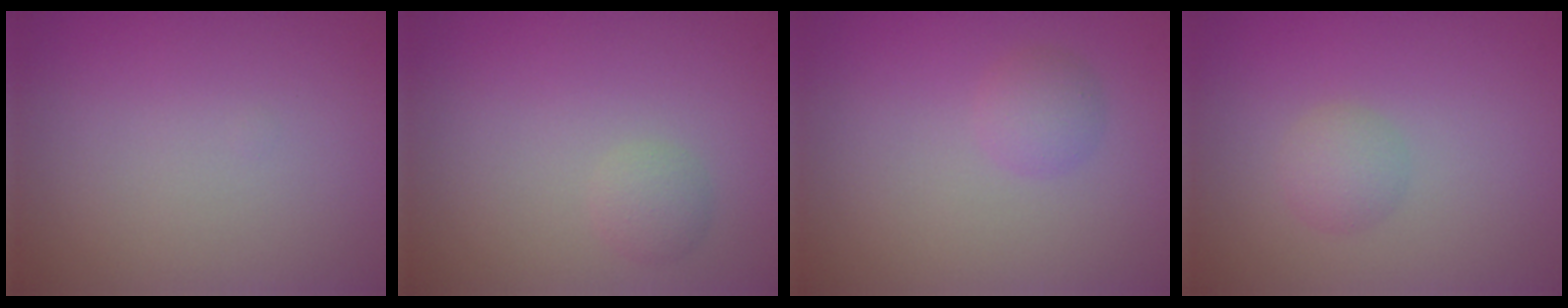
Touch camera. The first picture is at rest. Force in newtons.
{"total": 1.3, "press": 1.3, "slide": 0.2}
{"total": 1.5, "press": 1.5, "slide": 0.0}
{"total": 1.7, "press": 1.7, "slide": 0.0}